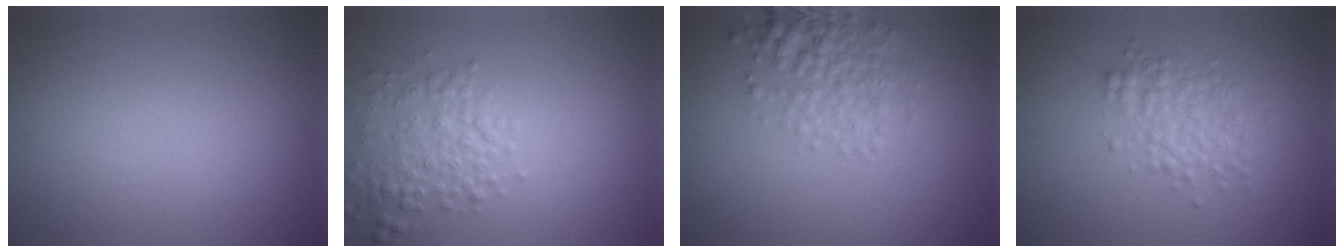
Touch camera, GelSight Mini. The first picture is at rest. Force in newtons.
{"total": 3.0, "press": 3.0, "slide": 0.2}
{"total": 3.7, "press": 3.7, "slide": 0.1}
{"total": 3.1, "press": 3.1, "slide": 0.1}